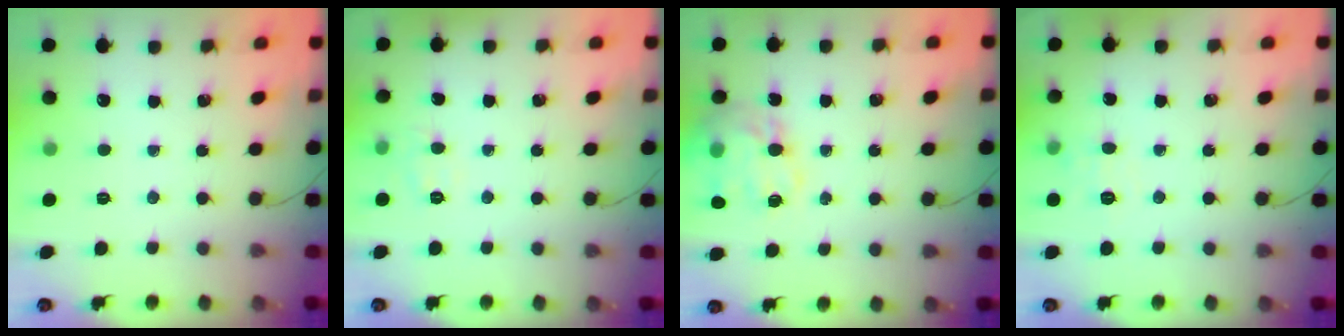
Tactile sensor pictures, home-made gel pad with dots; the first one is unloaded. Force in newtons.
{"total": 6.7, "press": 6.7, "slide": 1.0}
{"total": 18.7, "press": 18.4, "slide": 3.2}
{"total": 5.9, "press": 5.7, "slide": 1.6}